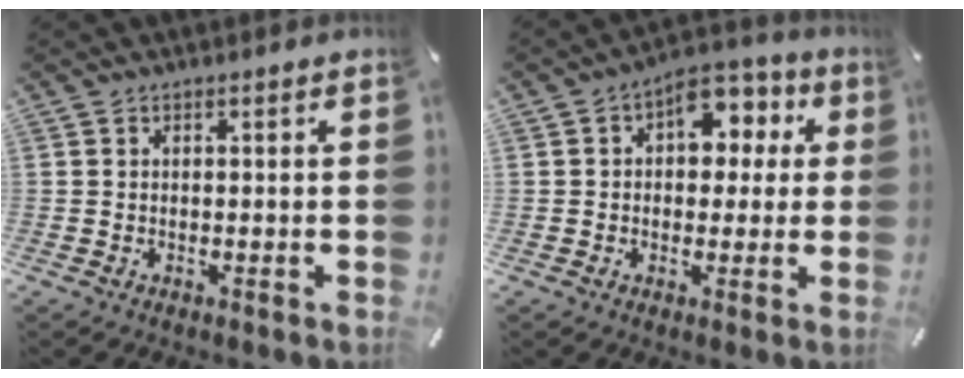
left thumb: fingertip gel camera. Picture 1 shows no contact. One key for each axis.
{"total": 9.2, "fx": 3.1, "fy": 7.1, "fz": 5.0, "tx": -0.066, "ty": -0.016, "tz": 0.052}